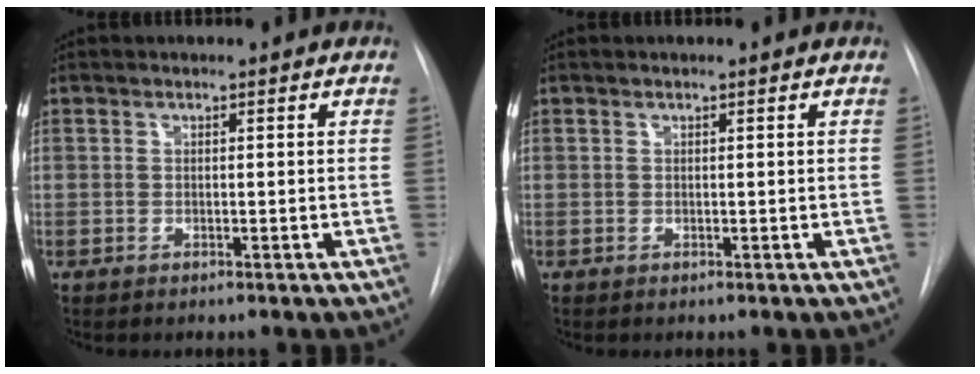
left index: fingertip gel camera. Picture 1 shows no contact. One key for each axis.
{"total": 0.9, "fx": -0.9, "fy": -0.2, "fz": -0.1, "tx": 0.001, "ty": -0.007, "tz": -0.009}